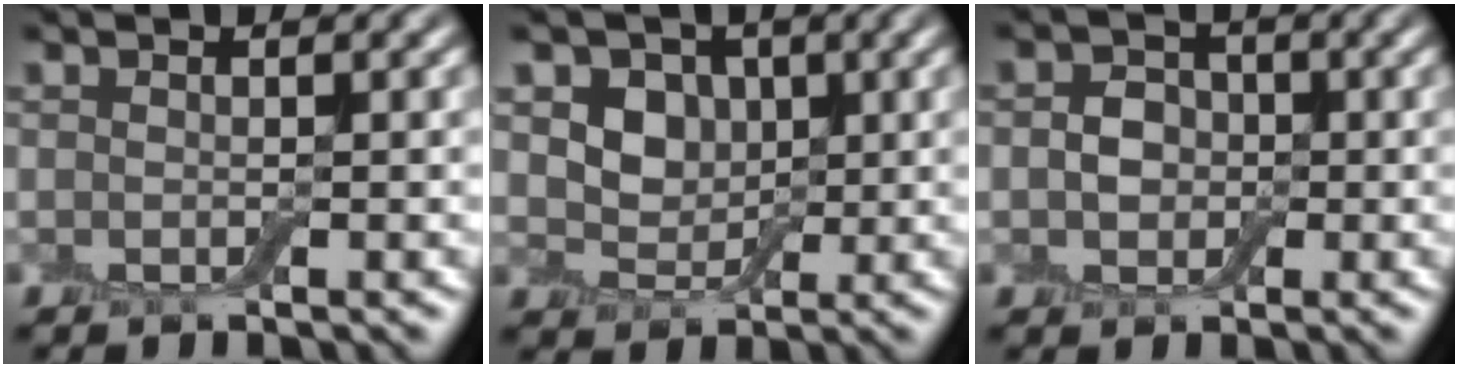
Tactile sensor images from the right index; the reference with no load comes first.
{"total": 4.0, "force": [1.2, 3.2, 2.1], "torque": [-0.041, -0.012, 0.016]}
{"total": 2.7, "force": [-0.2, 2.3, 1.4], "torque": [-0.016, 0.002, -0.014]}